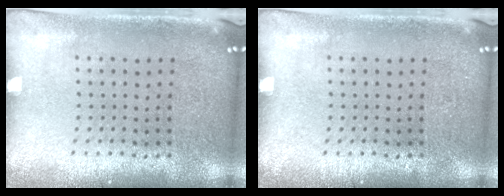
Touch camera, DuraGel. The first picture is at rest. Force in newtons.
{"total": 0.0}